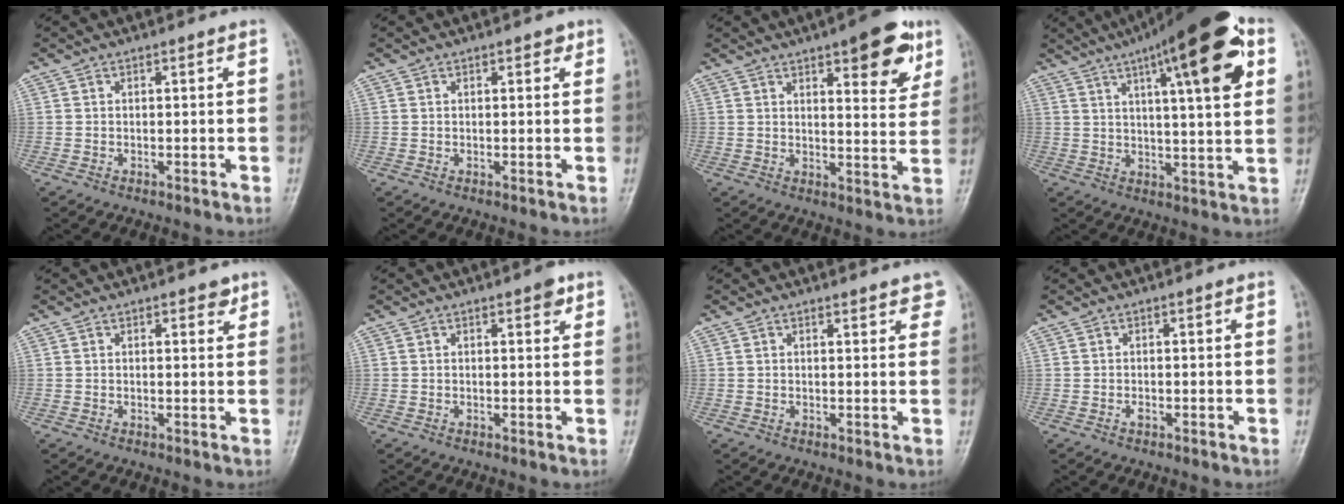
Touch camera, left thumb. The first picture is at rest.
{"total": 1.6, "force": [0.8, 0.8, 1.1], "torque": [-0.006, -0.001, 0.009]}
{"total": 11.8, "force": [6.6, 4.0, 9.0], "torque": [-0.084, -0.029, 0.083]}
{"total": 20.8, "force": [9.4, 4.9, 17.8], "torque": [-0.244, -0.005, 0.133]}
{"total": 2.3, "force": [1.5, 1.1, 1.4], "torque": [-0.006, -0.007, 0.018]}
{"total": 2.4, "force": [1.4, 1.0, 1.7], "torque": [-0.014, -0.004, 0.015]}
{"total": 3.7, "force": [2.9, 1.4, 1.8], "torque": [0.003, -0.008, 0.031]}
{"total": 0.8, "force": [-0.2, 0.4, 0.6], "torque": [-0.007, 0.000, -0.006]}